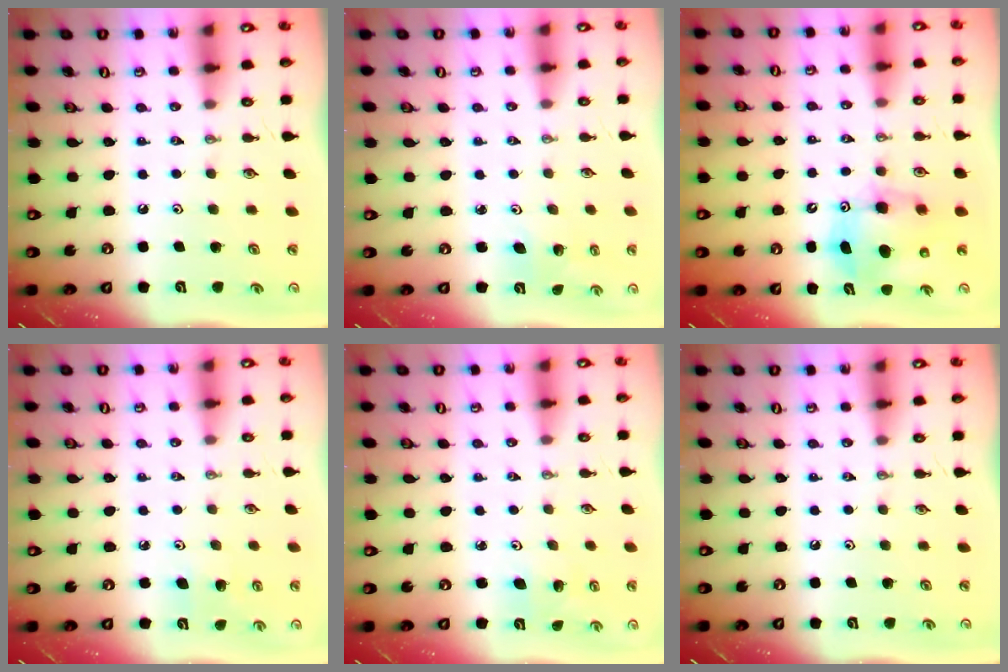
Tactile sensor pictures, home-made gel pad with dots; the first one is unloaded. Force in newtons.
{"total": 3.0, "press": 2.2, "slide": 2.0}
{"total": 8.7, "press": 8.4, "slide": 2.1}
{"total": 4.7, "press": 4.6, "slide": 1.0}
{"total": 2.5, "press": 2.5, "slide": 0.1}
{"total": 0.0}